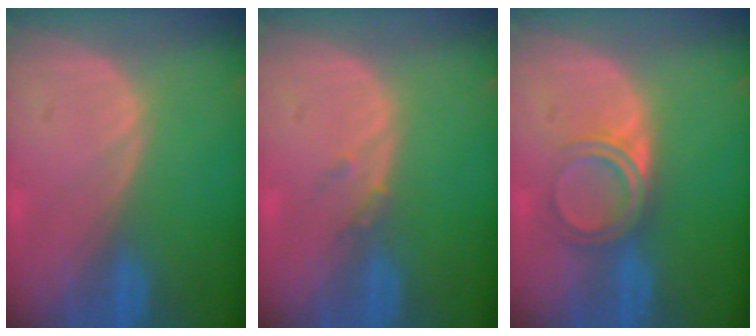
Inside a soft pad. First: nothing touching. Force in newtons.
{"total": 1.3, "press": 1.1, "slide": 0.7}
{"total": 4.7, "press": 4.2, "slide": 2.1}